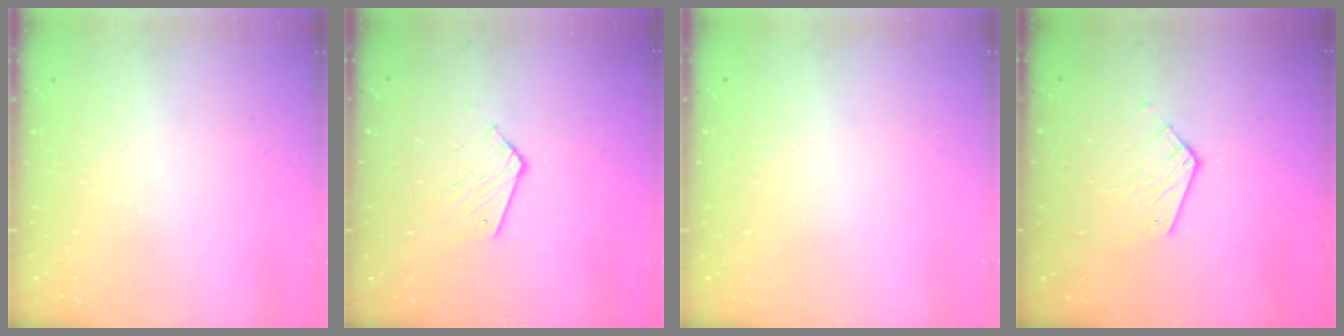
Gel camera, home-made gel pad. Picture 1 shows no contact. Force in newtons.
{"total": 5.4, "press": 5.4, "slide": 0.3}
{"total": 0.0}
{"total": 6.2, "press": 6.2, "slide": 0.5}